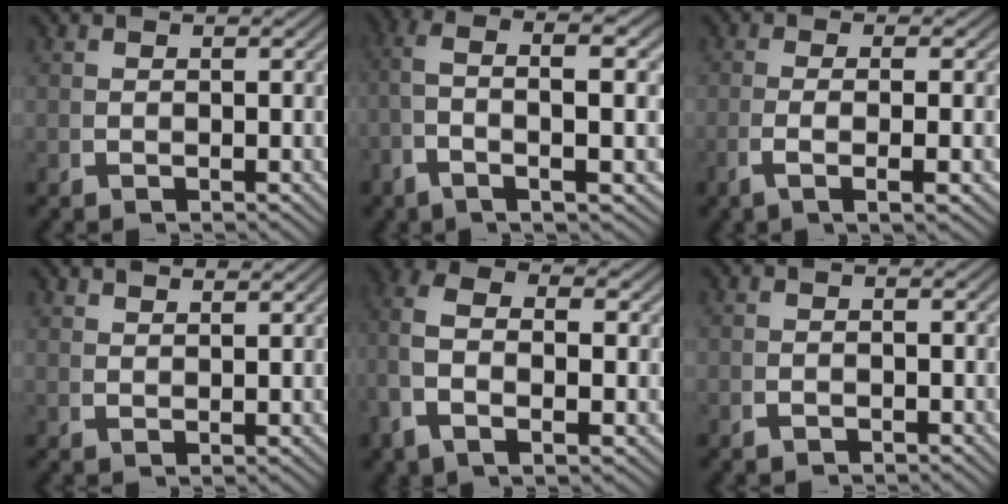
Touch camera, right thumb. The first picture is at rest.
{"total": 7.1, "force": [0.7, 1.8, 6.8], "torque": [-0.142, -0.001, 0.017]}
{"total": 3.7, "force": [-0.6, 0.5, 3.6], "torque": [-0.076, 0.000, -0.009]}
{"total": 2.5, "force": [2.4, -0.4, 0.3], "torque": [0.005, 0.006, 0.047]}
{"total": 5.1, "force": [0.9, 2.3, 4.5], "torque": [-0.113, -0.006, 0.018]}
{"total": 0.8, "force": [-0.8, 0.0, 0.0], "torque": [0.002, 0.000, -0.012]}